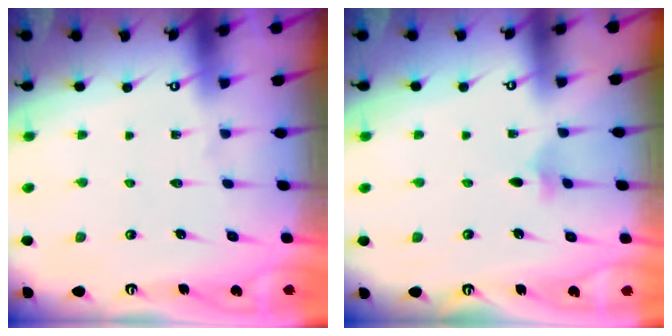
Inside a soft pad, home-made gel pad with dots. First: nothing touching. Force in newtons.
{"total": 2.4, "press": 2.3, "slide": 0.6}